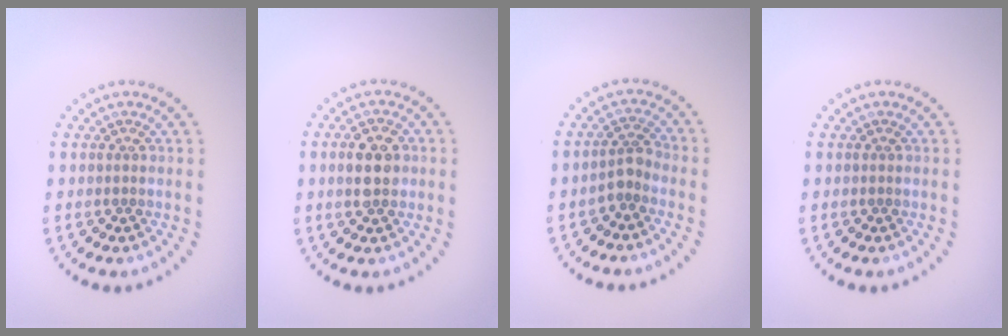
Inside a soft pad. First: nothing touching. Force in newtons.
{"total": 3.0, "press": 3.0, "slide": 0.1}
{"total": 1.9, "press": 1.5, "slide": 1.2}
{"total": 0.0}